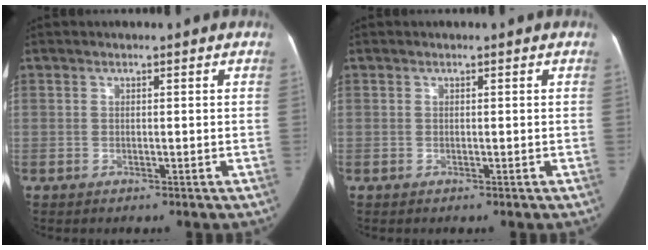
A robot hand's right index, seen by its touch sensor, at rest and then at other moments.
{"total": 0.0}